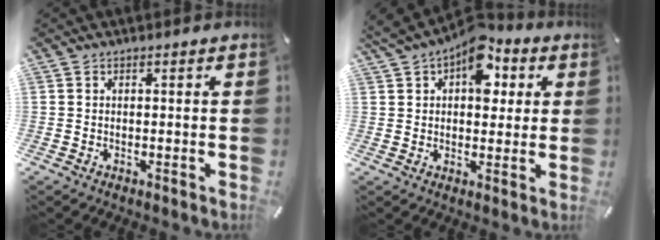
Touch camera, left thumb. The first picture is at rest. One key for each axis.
{"total": 11.0, "fx": 5.5, "fy": 6.8, "fz": 6.6, "tx": -0.089, "ty": -0.028, "tz": 0.094}